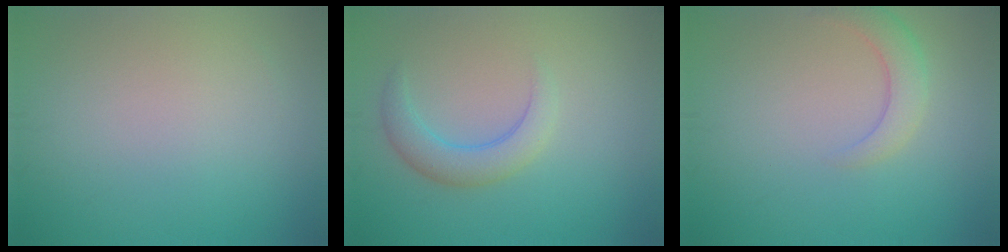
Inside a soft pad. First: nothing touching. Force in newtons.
{"total": 3.0, "press": 2.9, "slide": 0.2}
{"total": 2.5, "press": 2.5, "slide": 0.2}